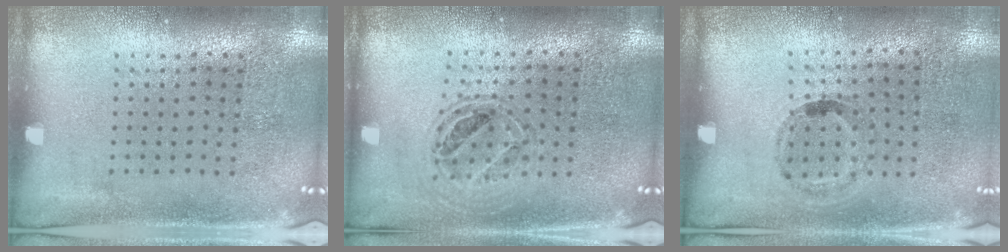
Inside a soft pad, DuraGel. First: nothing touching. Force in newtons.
{"total": 0.7, "press": 0.7, "slide": 0.1}
{"total": 1.1, "press": 0.7, "slide": 0.9}